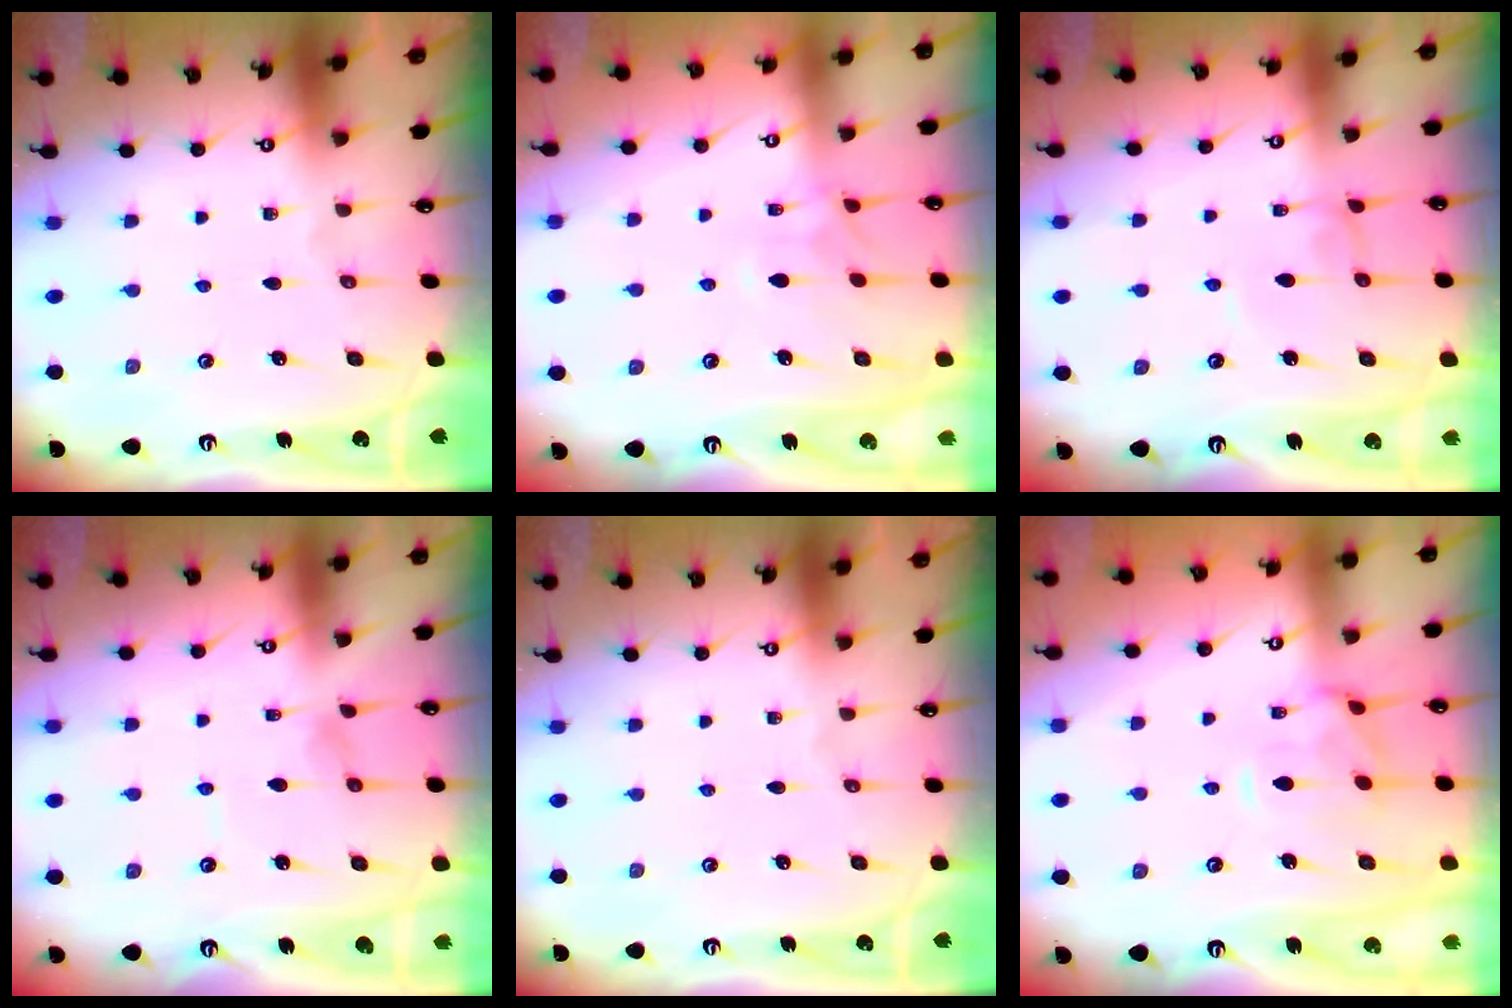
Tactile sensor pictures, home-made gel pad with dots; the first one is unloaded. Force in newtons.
{"total": 1.3, "press": 1.0, "slide": 0.8}
{"total": 0.0}
{"total": 0.0}
{"total": 0.0}
{"total": 2.2, "press": 1.9, "slide": 1.1}